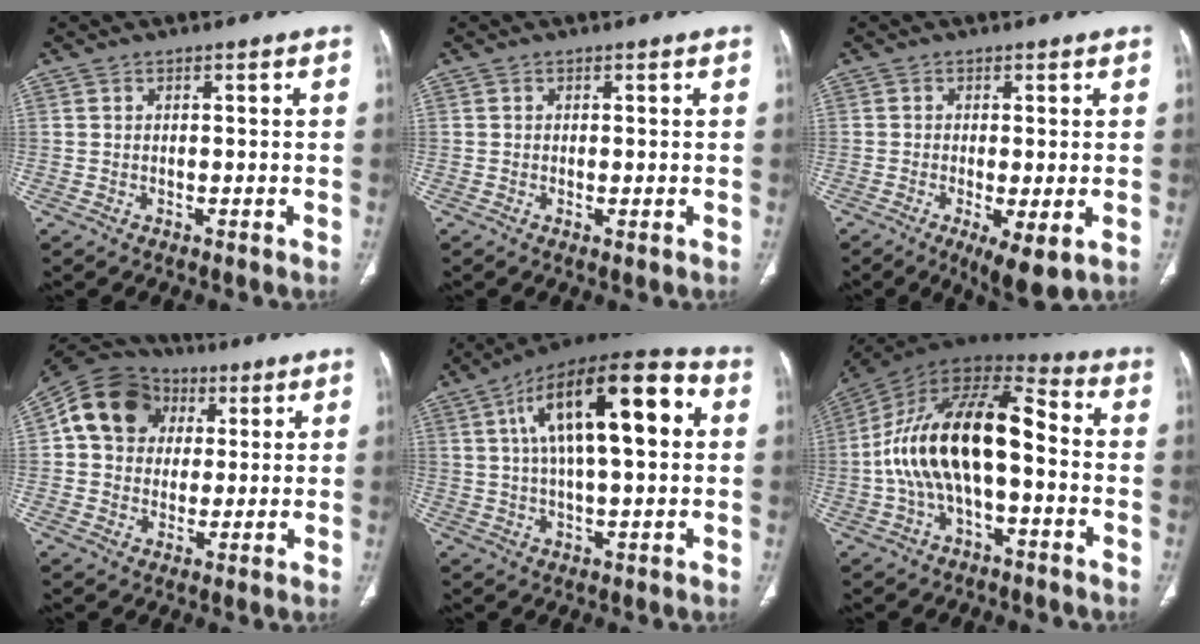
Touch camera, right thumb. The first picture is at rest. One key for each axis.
{"total": 0.8, "fx": -0.2, "fy": 0.3, "fz": 0.8, "tx": -0.019, "ty": -0.004, "tz": -0.004}
{"total": 9.2, "fx": -3.0, "fy": 2.7, "fz": 8.2, "tx": -0.137, "ty": -0.018, "tz": -0.044}
{"total": 14.1, "fx": 3.5, "fy": 11.8, "fz": 6.9, "tx": -0.106, "ty": 0.014, "tz": 0.053}
{"total": 21.4, "fx": 5.1, "fy": 8.0, "fz": 19.2, "tx": -0.301, "ty": 0.023, "tz": 0.073}
{"total": 20.1, "fx": -1.9, "fy": 9.6, "fz": 17.5, "tx": -0.317, "ty": 0.050, "tz": -0.040}